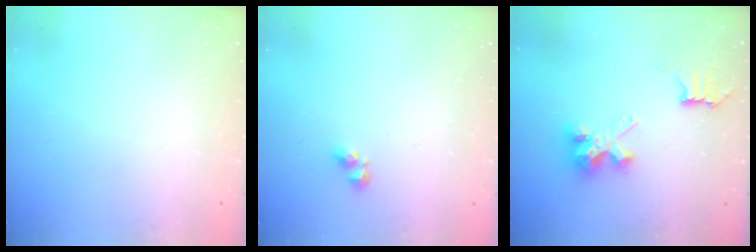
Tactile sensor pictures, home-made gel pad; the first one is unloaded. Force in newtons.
{"total": 5.1, "press": 5.1, "slide": 0.3}
{"total": 6.4, "press": 6.4, "slide": 0.1}